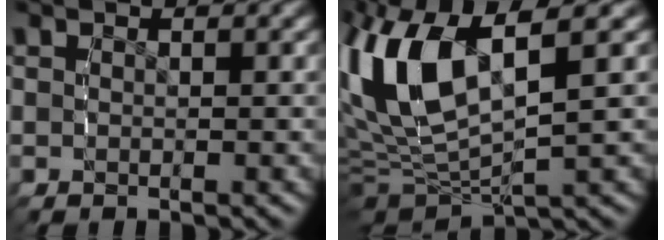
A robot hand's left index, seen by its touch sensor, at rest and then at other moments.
{"total": 9.5, "force": [1.9, 5.9, 7.2], "torque": [-0.177, -0.004, 0.037]}